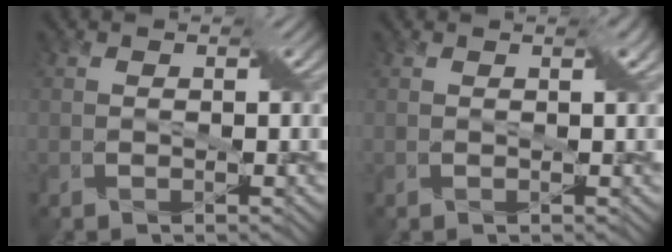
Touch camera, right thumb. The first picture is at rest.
{"total": 0.8, "force": [0.4, 0.0, 0.7], "torque": [-0.013, 0.004, 0.007]}